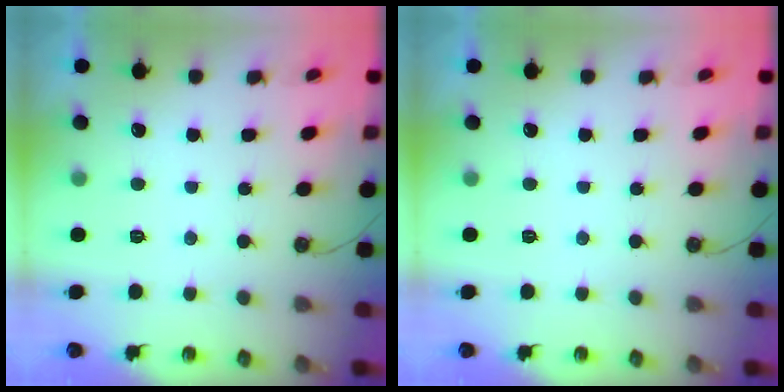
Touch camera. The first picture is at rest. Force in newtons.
{"total": 0.0}